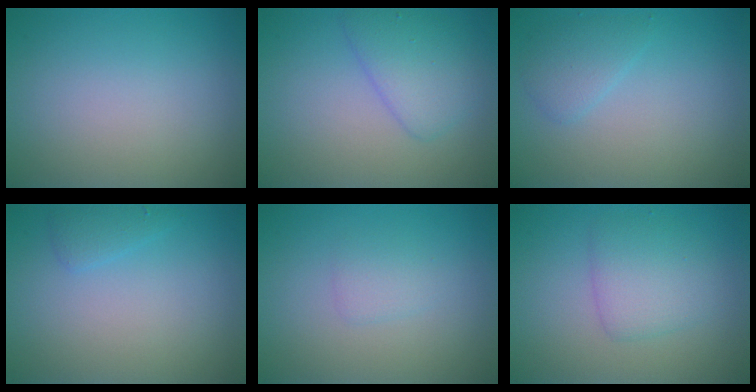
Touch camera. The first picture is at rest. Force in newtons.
{"total": 3.4, "press": 3.4, "slide": 0.1}
{"total": 1.8, "press": 1.8, "slide": 0.1}
{"total": 1.2, "press": 1.2, "slide": 0.1}
{"total": 1.2, "press": 1.2, "slide": 0.1}
{"total": 3.2, "press": 3.2, "slide": 0.1}